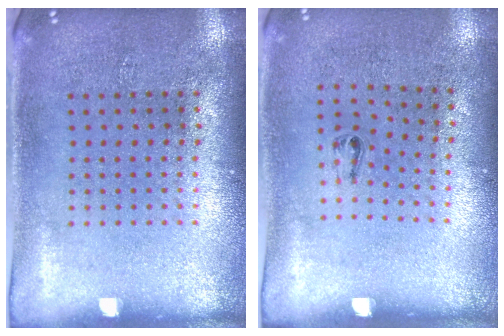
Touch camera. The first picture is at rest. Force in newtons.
{"total": 0.5, "press": 0.3, "slide": 0.5}